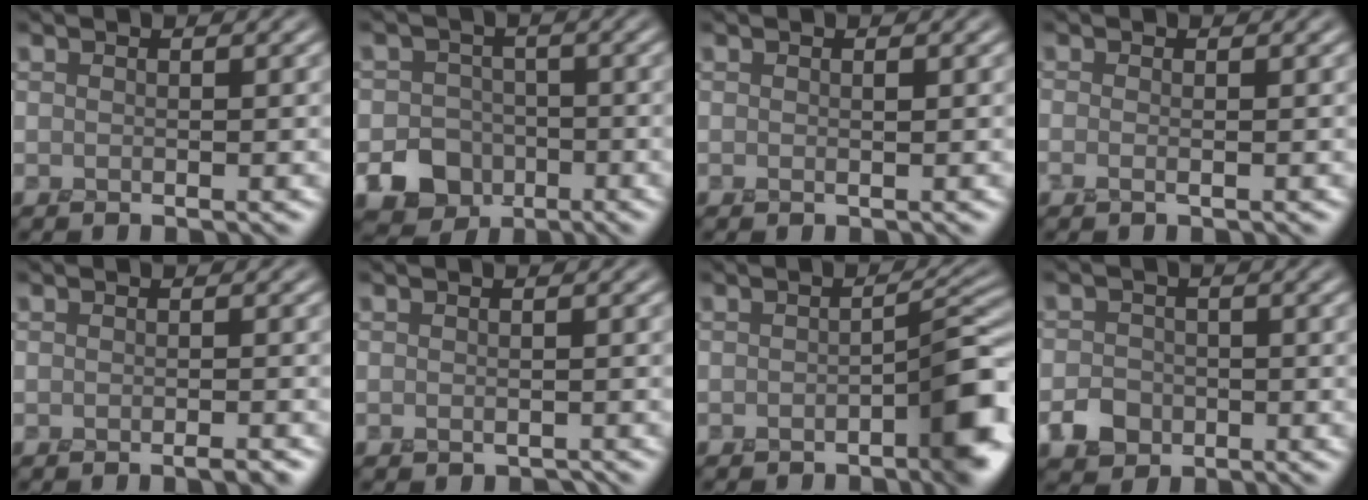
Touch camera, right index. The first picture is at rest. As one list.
[{"total": 7.8, "force": [-3.5, 6.8, 1.5], "torque": [0.006, -0.025, -0.073]}, {"total": 0.0}, {"total": 0.0}, {"total": 1.4, "force": [-1.1, 0.4, 0.8], "torque": [-0.011, -0.002, -0.014]}, {"total": 0.7, "force": [-0.5, 0.4, -0.2], "torque": [0.010, -0.003, -0.012]}, {"total": 5.5, "force": [-2.4, 1.9, 4.5], "torque": [-0.049, 0.004, -0.037]}, {"total": 3.2, "force": [-1.5, 2.8, 0.6], "torque": [0.007, -0.001, -0.030]}]